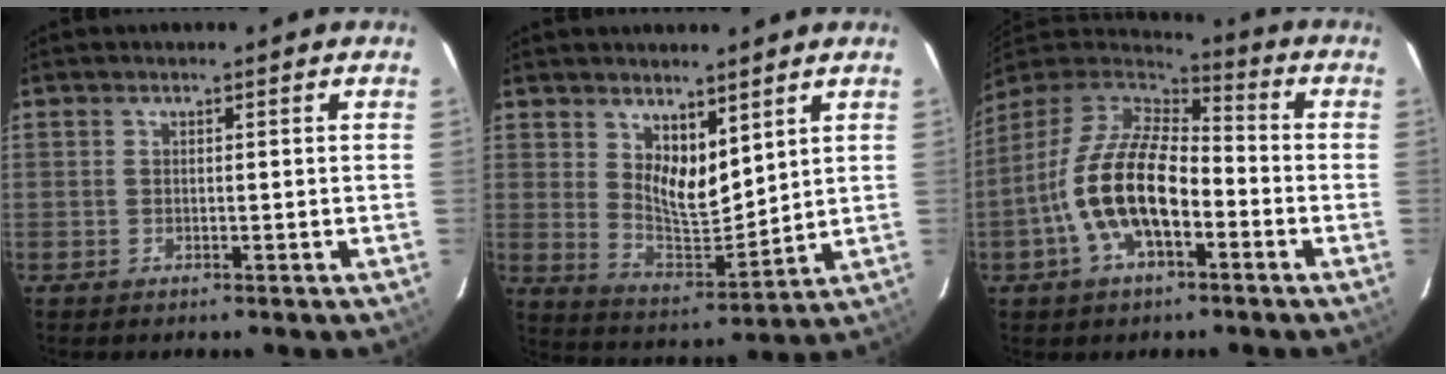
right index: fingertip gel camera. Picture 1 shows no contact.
{"total": 8.7, "force": [4.9, 4.2, 5.9], "torque": [-0.089, -0.010, 0.099]}
{"total": 16.2, "force": [-4.9, 7.5, 13.5], "torque": [-0.274, 0.000, -0.095]}